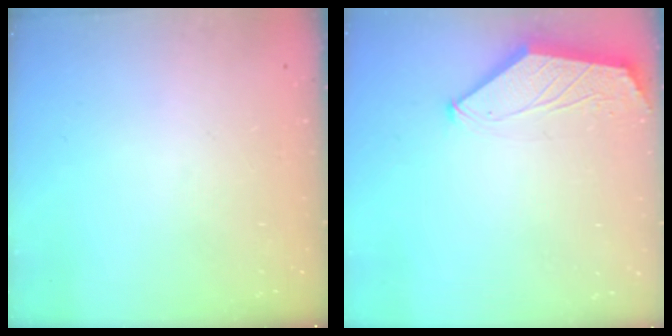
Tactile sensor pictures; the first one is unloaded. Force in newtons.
{"total": 1.6, "press": 1.6, "slide": 0.4}